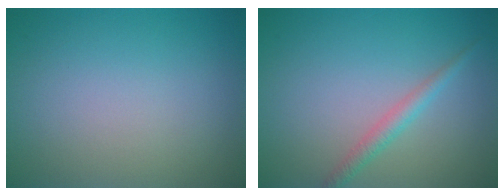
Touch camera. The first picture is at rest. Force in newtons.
{"total": 1.7, "press": 1.7, "slide": 0.0}